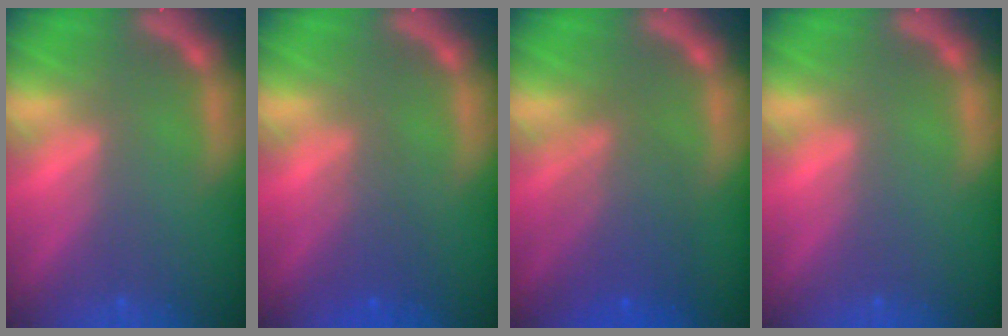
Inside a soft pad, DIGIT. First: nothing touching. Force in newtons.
{"total": 2.5}
{"total": 5.5}
{"total": 0.0}